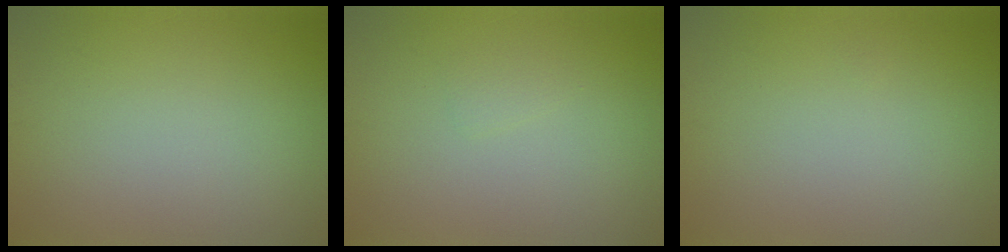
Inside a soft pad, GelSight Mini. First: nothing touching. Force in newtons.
{"total": 0.6, "press": 0.6, "slide": 0.0}
{"total": 0.0}